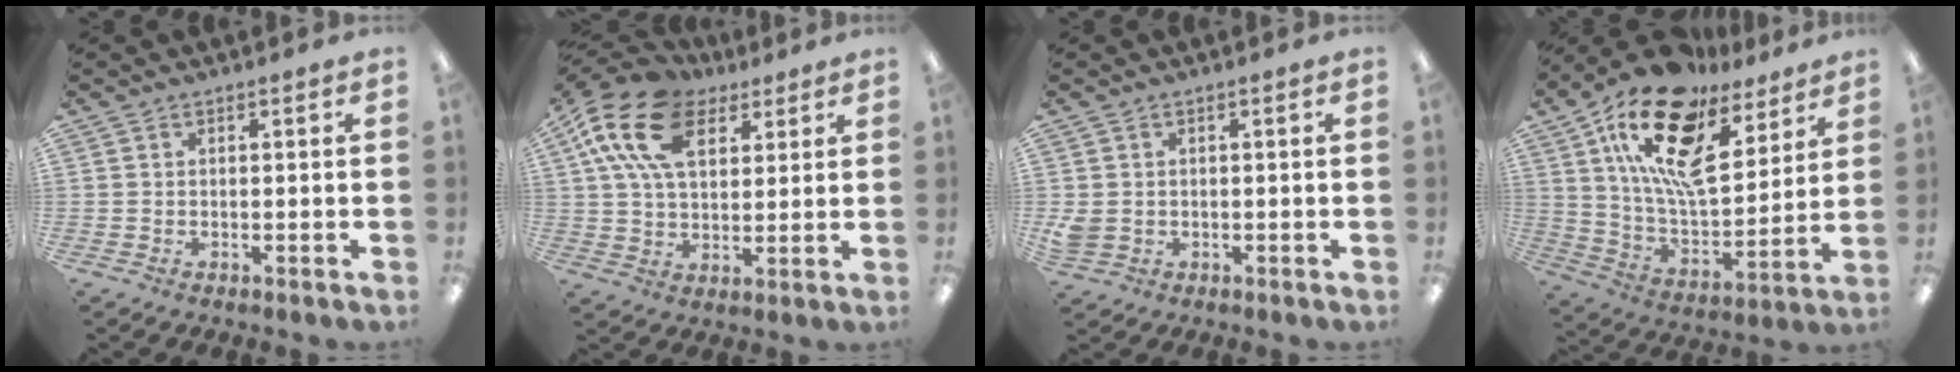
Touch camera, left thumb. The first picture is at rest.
{"total": 17.5, "force": [8.4, 10.5, 11.1], "torque": [-0.220, -0.012, 0.151]}
{"total": 2.7, "force": [-0.3, 2.4, 1.3], "torque": [-0.024, 0.002, -0.003]}
{"total": 20.8, "force": [12.4, 9.5, 13.8], "torque": [-0.255, -0.074, 0.214]}